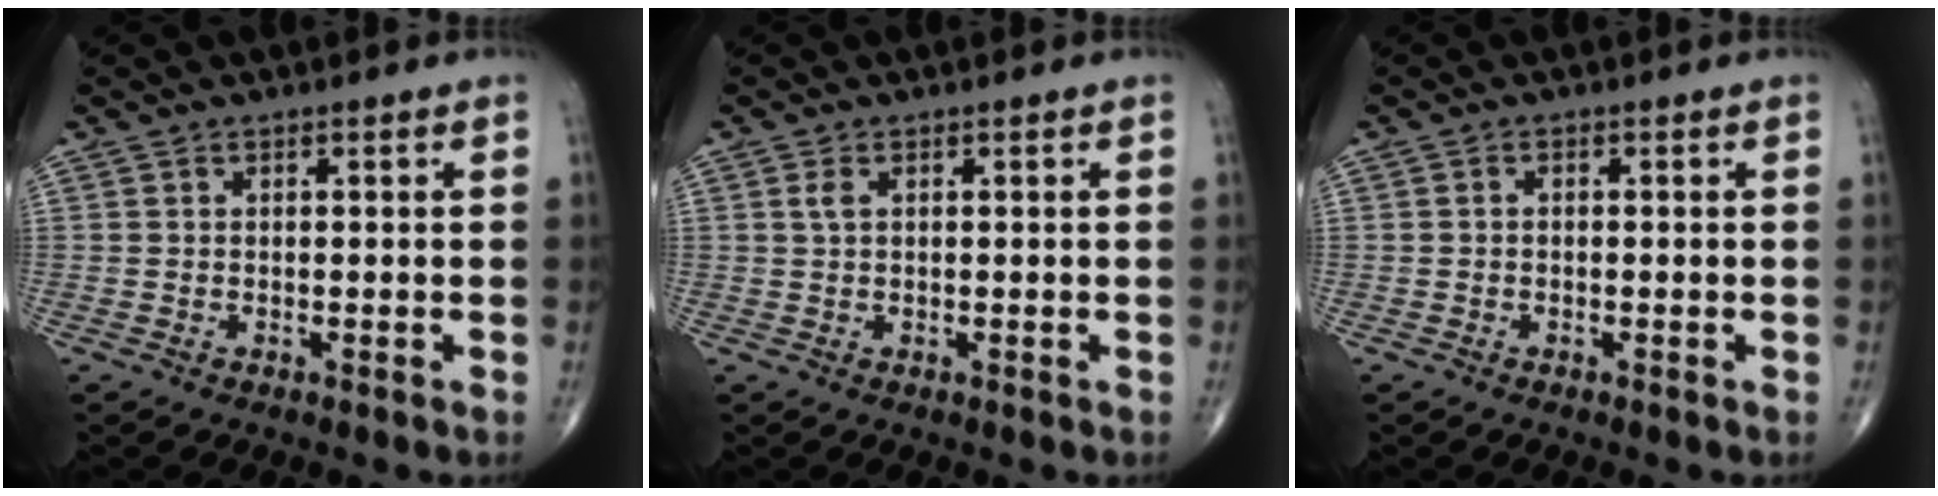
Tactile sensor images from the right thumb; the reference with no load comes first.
{"total": 1.5, "force": [0.5, 0.8, 1.2], "torque": [-0.029, 0.006, 0.011]}
{"total": 0.5, "force": [-0.1, 0.4, 0.4], "torque": [-0.006, 0.001, -0.007]}